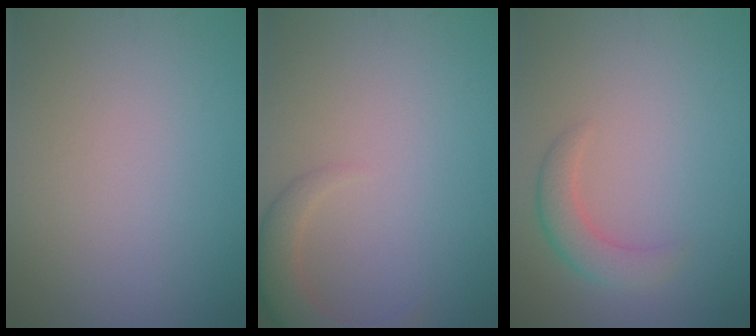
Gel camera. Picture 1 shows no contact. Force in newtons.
{"total": 3.3, "press": 3.3, "slide": 0.3}
{"total": 2.7, "press": 2.6, "slide": 0.2}